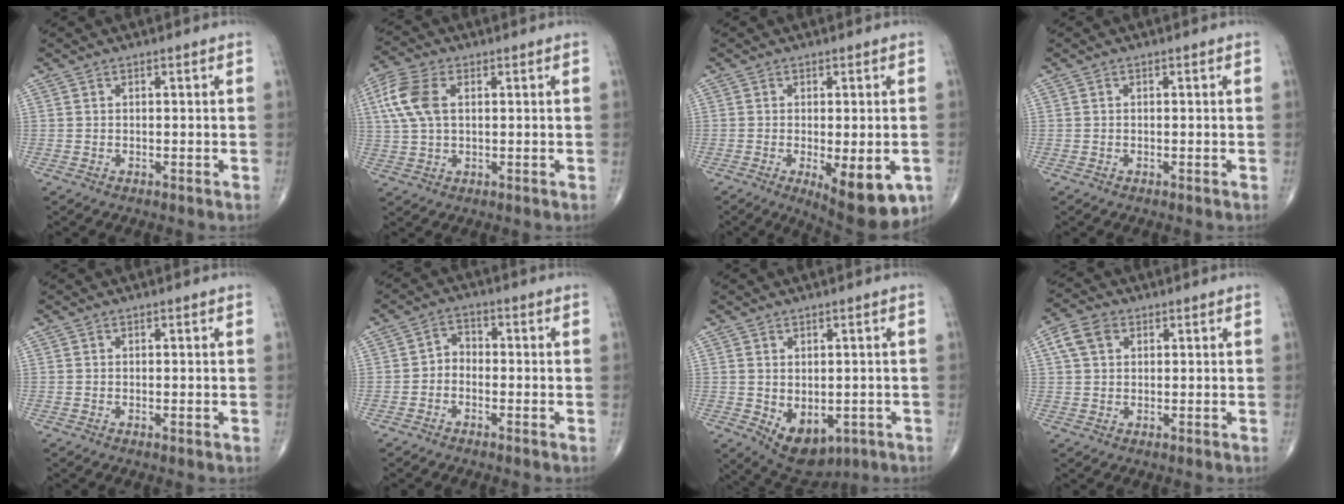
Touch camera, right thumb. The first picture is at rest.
{"total": 8.9, "force": [2.2, 5.2, 7.0], "torque": [-0.167, 0.013, 0.041]}
{"total": 11.8, "force": [-4.2, 4.3, 10.1], "torque": [-0.131, -0.014, -0.050]}
{"total": 0.0}
{"total": 0.6, "force": [0.0, 0.2, 0.5], "torque": [-0.013, -0.003, -0.001]}
{"total": 3.1, "force": [-1.2, 2.4, 1.6], "torque": [-0.007, 0.020, -0.035]}
{"total": 8.8, "force": [-2.4, 5.6, 6.4], "torque": [-0.076, -0.007, -0.015]}
{"total": 5.4, "force": [1.9, 3.8, 3.3], "torque": [-0.059, 0.010, 0.034]}